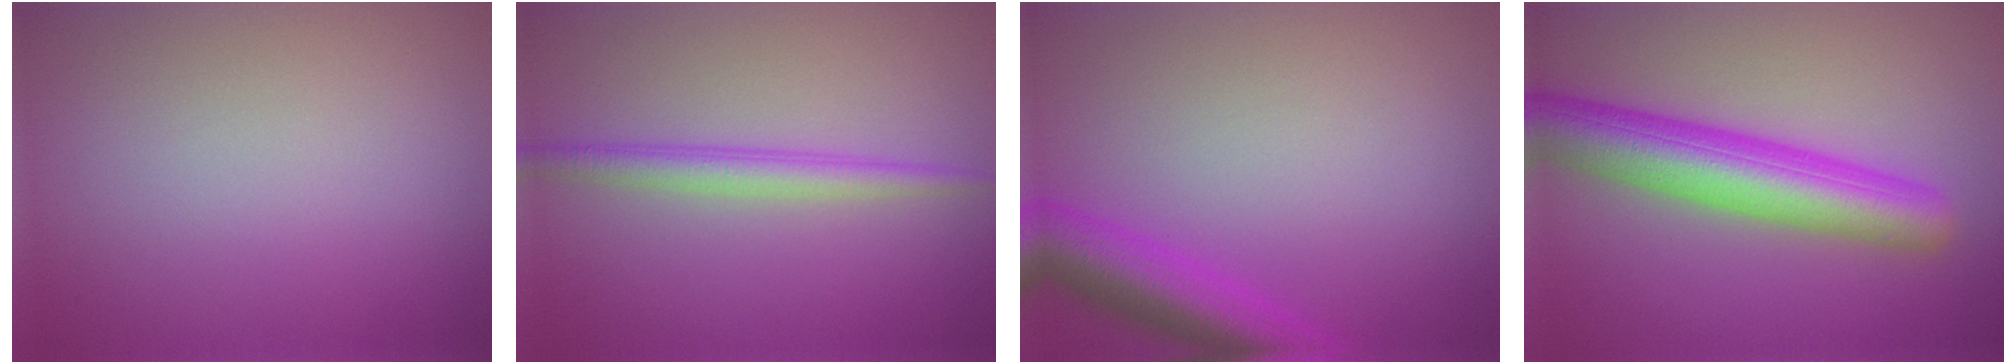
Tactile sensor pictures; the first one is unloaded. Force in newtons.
{"total": 2.5, "press": 2.5, "slide": 0.0}
{"total": 5.0, "press": 5.0, "slide": 0.3}
{"total": 7.8, "press": 7.8, "slide": 0.2}